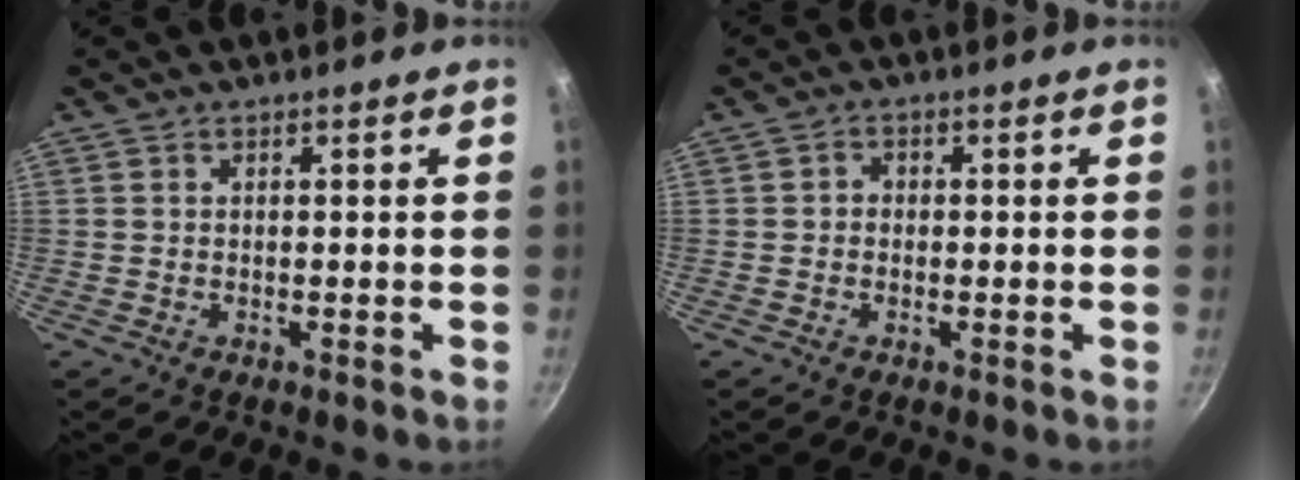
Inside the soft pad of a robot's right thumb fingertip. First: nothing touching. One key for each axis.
{"total": 1.6, "fx": -0.3, "fy": 1.4, "fz": 0.6, "tx": -0.007, "ty": 0.005, "tz": -0.009}